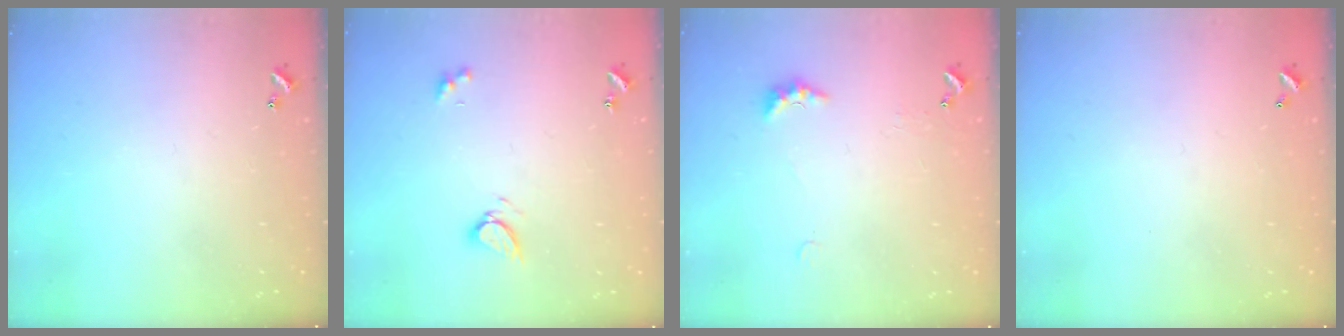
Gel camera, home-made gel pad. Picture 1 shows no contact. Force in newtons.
{"total": 5.1, "press": 5.1, "slide": 0.5}
{"total": 2.7, "press": 2.6, "slide": 0.6}
{"total": 2.7, "press": 2.7, "slide": 0.1}